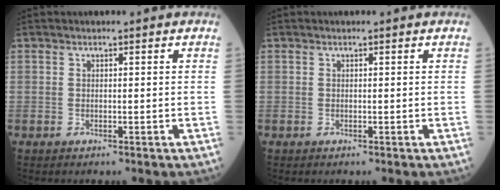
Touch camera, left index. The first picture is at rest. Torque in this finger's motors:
{"motor_torque": [0.00, 0.00, 0.00, 0.00]}